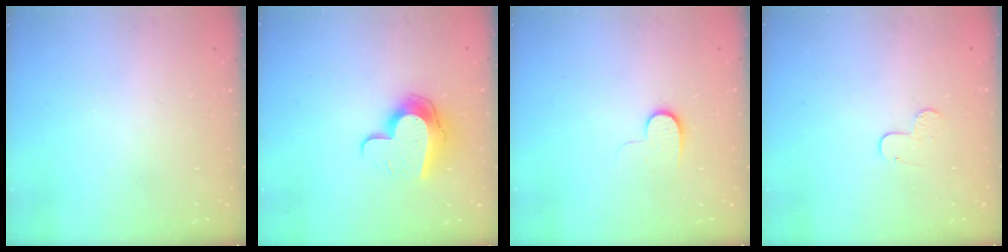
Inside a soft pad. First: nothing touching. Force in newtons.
{"total": 12.1, "press": 12.1, "slide": 0.4}
{"total": 6.1, "press": 6.1, "slide": 0.8}
{"total": 5.2, "press": 5.1, "slide": 0.5}